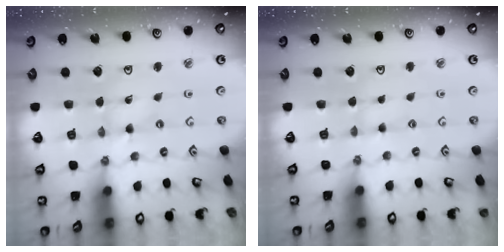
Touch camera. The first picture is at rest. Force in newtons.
{"total": 0.9, "press": 0.9, "slide": 0.2}